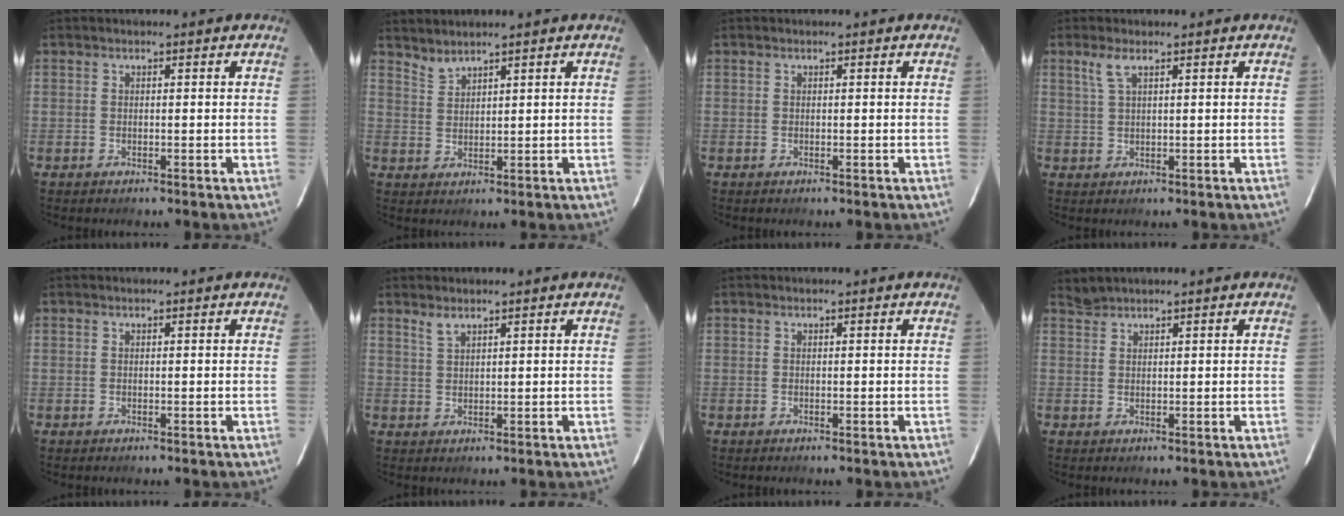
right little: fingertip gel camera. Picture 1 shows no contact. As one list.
[{"total": 2.6, "force": [2.5, -0.1, 0.5], "torque": [-0.008, -0.001, 0.049]}, {"total": 0.0}, {"total": 2.4, "force": [1.5, 0.5, 1.8], "torque": [-0.040, 0.005, 0.033]}, {"total": 0.0}, {"total": 1.8, "force": [1.5, 0.3, 0.9], "torque": [-0.018, 0.002, 0.029]}, {"total": 0.0}, {"total": 1.2, "force": [1.2, -0.1, -0.1], "torque": [0.002, 0.002, 0.027]}]